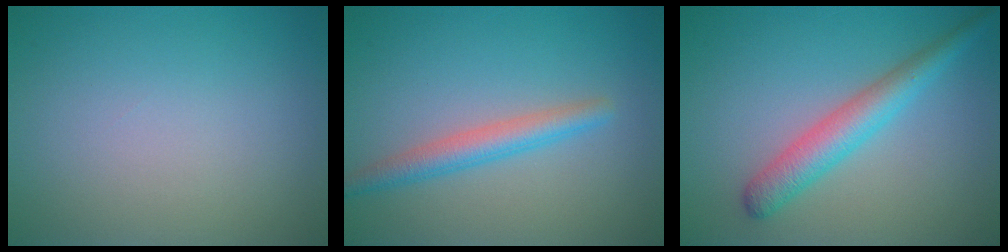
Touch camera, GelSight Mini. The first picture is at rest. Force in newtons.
{"total": 2.8, "press": 2.8, "slide": 0.1}
{"total": 3.9, "press": 3.9, "slide": 0.1}